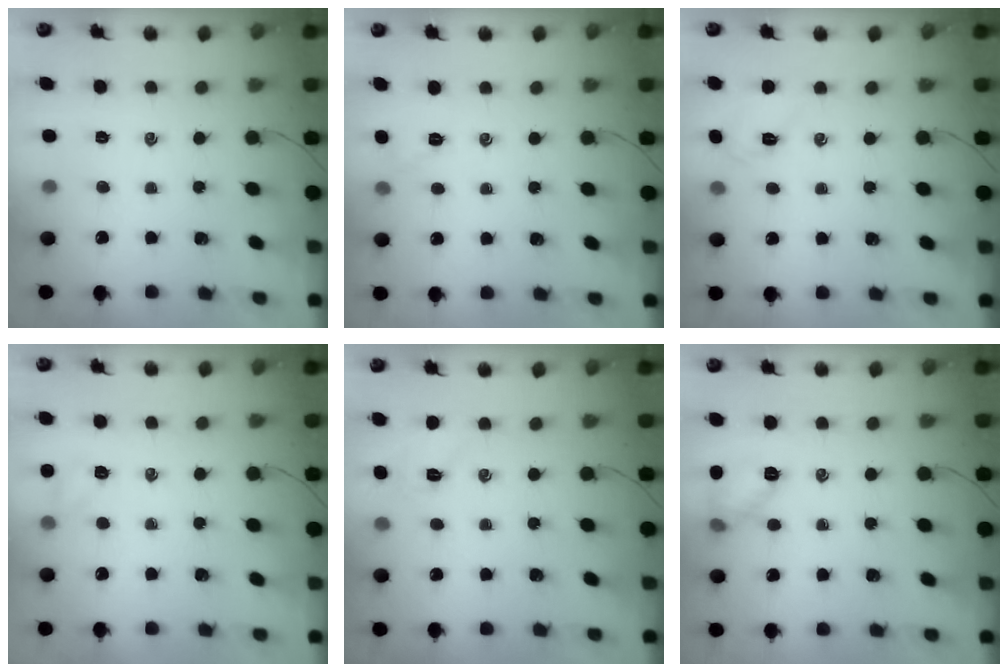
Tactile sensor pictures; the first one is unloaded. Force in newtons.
{"total": 2.1, "press": 2.0, "slide": 0.6}
{"total": 3.6, "press": 3.5, "slide": 1.0}
{"total": 4.5, "press": 4.4, "slide": 1.2}
{"total": 4.7, "press": 4.5, "slide": 1.4}
{"total": 8.7, "press": 8.6, "slide": 1.0}